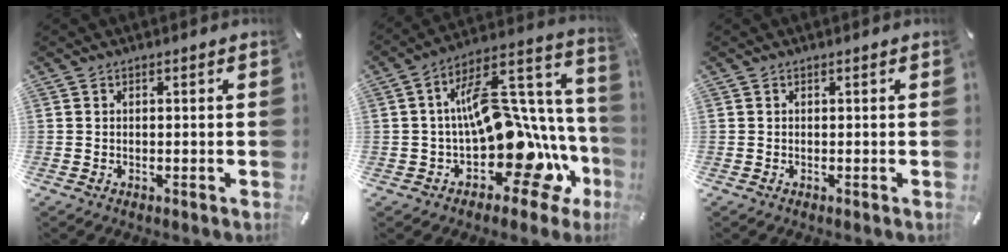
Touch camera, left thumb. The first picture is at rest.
{"total": 22.1, "force": [-1.6, 11.9, 18.5], "torque": [-0.284, -0.027, -0.023]}
{"total": 0.0}